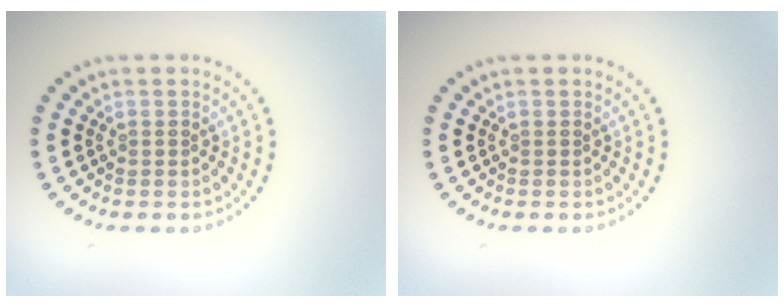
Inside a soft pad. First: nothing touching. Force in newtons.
{"total": 0.0}